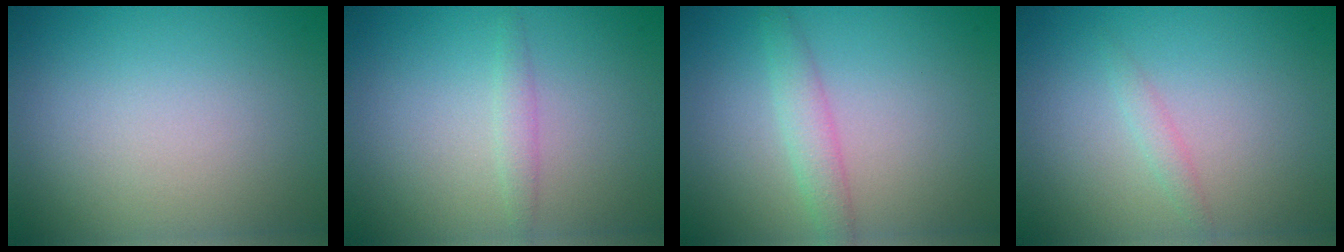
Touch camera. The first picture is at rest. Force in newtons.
{"total": 1.1, "press": 1.1, "slide": 0.0}
{"total": 2.2, "press": 2.2, "slide": 0.1}
{"total": 1.0, "press": 1.0, "slide": 0.1}